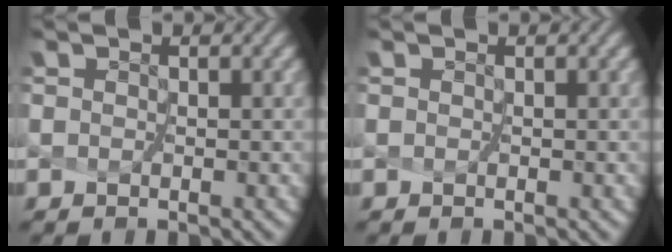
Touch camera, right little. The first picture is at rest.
{"total": 0.0}